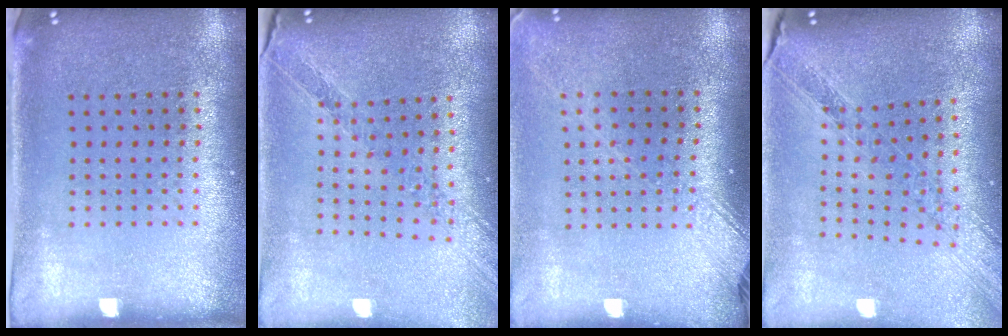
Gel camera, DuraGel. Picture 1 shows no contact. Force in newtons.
{"total": 1.1, "press": 1.1, "slide": 0.2}
{"total": 1.8, "press": 1.4, "slide": 1.0}
{"total": 1.3, "press": 1.3, "slide": 0.4}